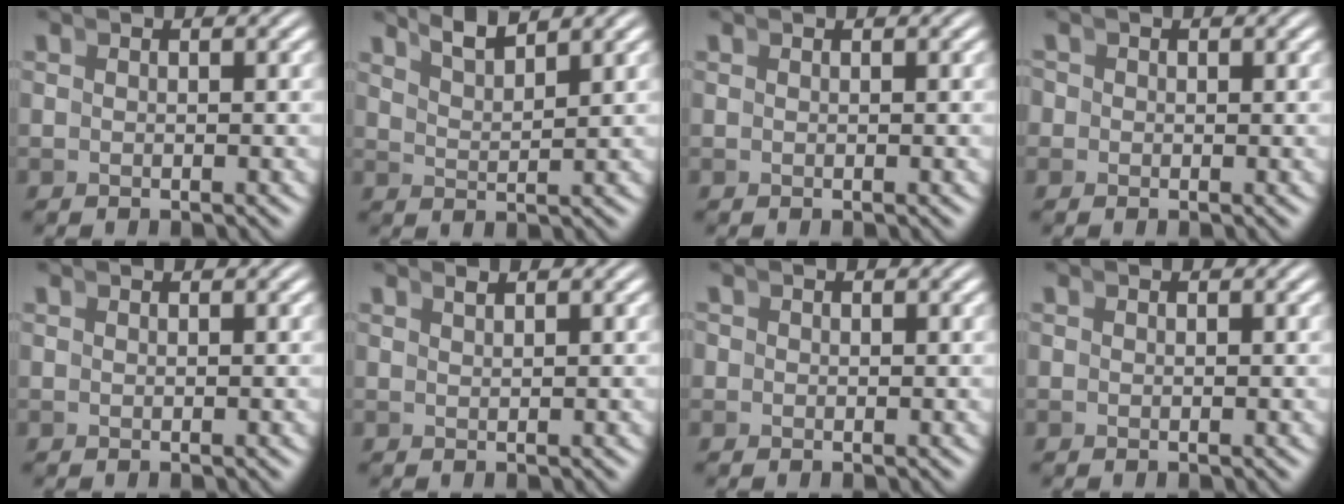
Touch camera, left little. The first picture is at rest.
{"total": 3.3, "force": [3.0, 0.0, 1.2], "torque": [-0.022, 0.004, 0.053]}
{"total": 0.0}
{"total": 2.1, "force": [-0.3, 2.1, 0.3], "torque": [-0.007, -0.001, -0.011]}
{"total": 0.5, "force": [0.4, -0.4, -0.1], "torque": [0.010, 0.004, 0.007]}
{"total": 0.9, "force": [0.7, -0.6, -0.1], "torque": [0.013, 0.006, 0.016]}
{"total": 1.5, "force": [-0.1, 1.5, 0.1], "torque": [-0.003, -0.003, -0.004]}
{"total": 0.0}